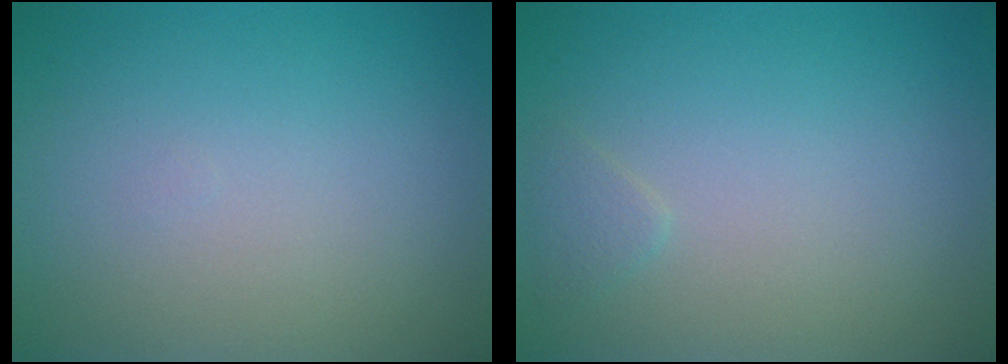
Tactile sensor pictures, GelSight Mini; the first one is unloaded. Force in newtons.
{"total": 0.8, "press": 0.8, "slide": 0.0}